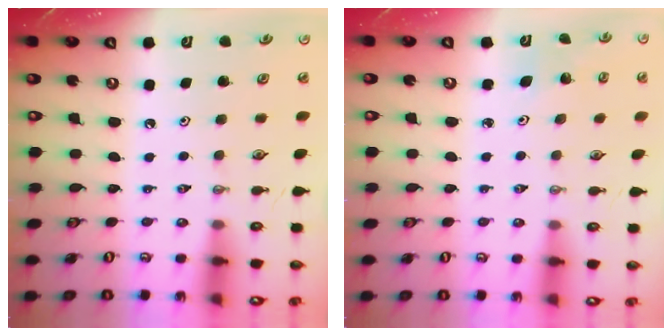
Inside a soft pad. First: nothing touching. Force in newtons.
{"total": 2.4, "press": 2.2, "slide": 1.0}